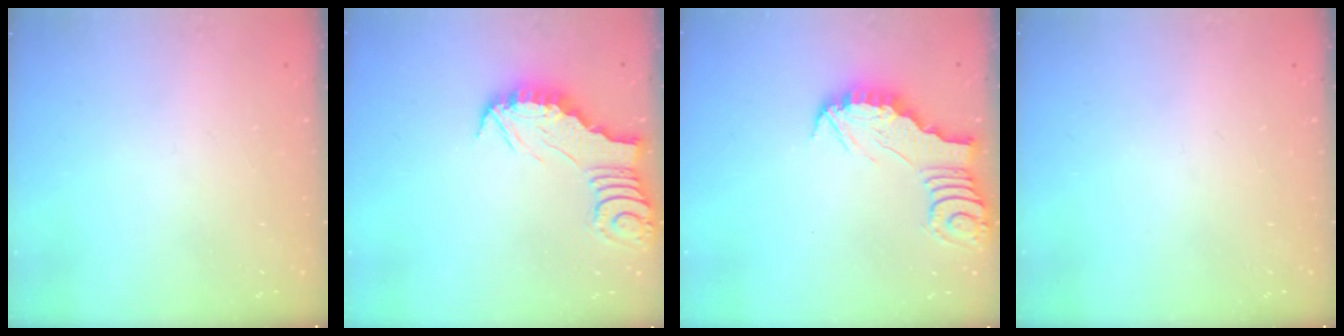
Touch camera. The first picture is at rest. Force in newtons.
{"total": 2.5, "press": 2.5, "slide": 0.2}
{"total": 2.9, "press": 2.9, "slide": 0.3}
{"total": 0.0}